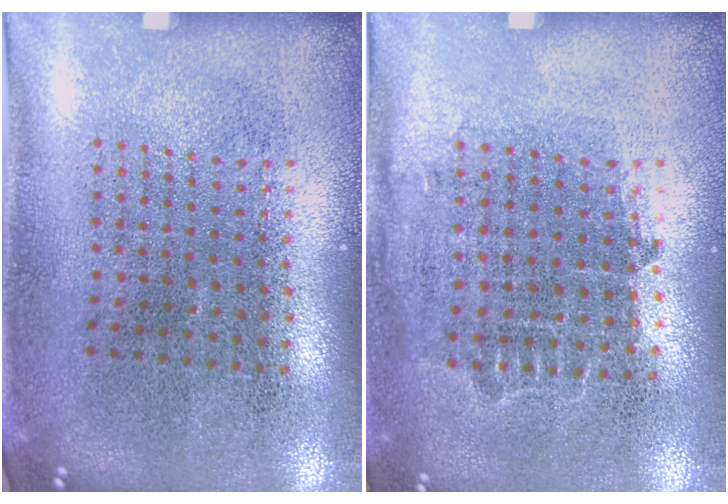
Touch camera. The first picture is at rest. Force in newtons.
{"total": 0.8, "press": 0.7, "slide": 0.4}